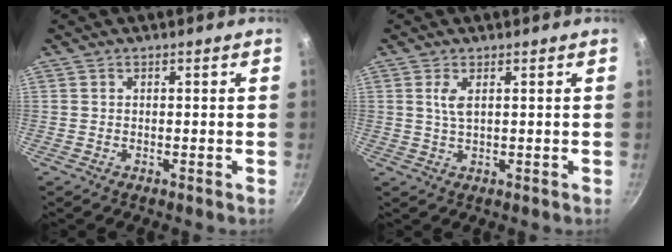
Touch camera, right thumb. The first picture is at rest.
{"total": 2.6, "force": [0.9, 0.9, 2.3], "torque": [-0.048, -0.005, 0.019]}